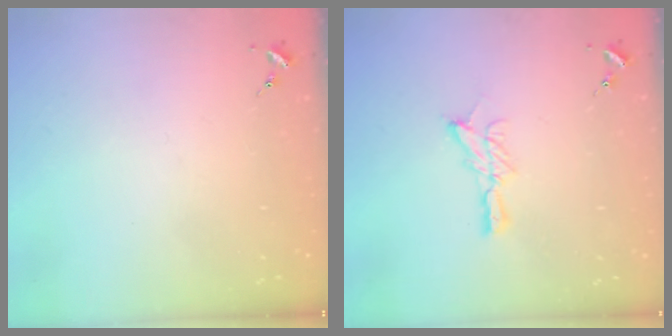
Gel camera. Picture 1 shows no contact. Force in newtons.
{"total": 7.6, "press": 7.6, "slide": 0.1}